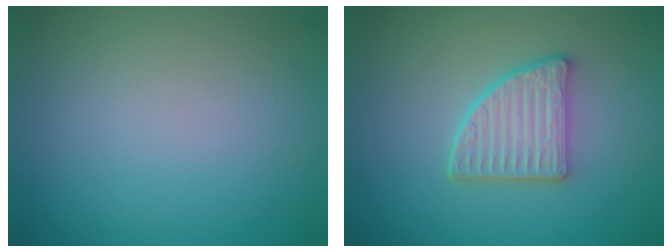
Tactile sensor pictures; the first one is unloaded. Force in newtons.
{"total": 3.8, "press": 3.3, "slide": 1.9}